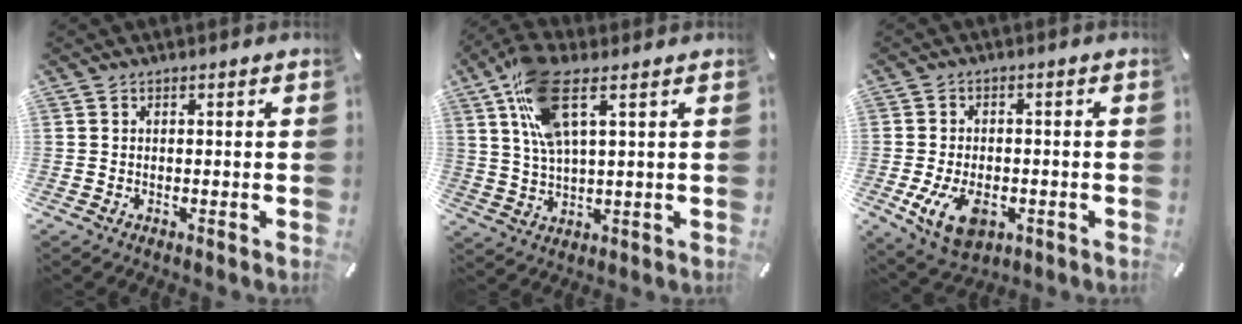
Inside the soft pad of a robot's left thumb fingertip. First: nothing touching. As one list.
[{"total": 12.9, "force": [5.9, 4.7, 10.4], "torque": [-0.206, -0.002, 0.111]}, {"total": 9.4, "force": [-2.9, 6.2, 6.4], "torque": [-0.128, -0.002, -0.052]}]